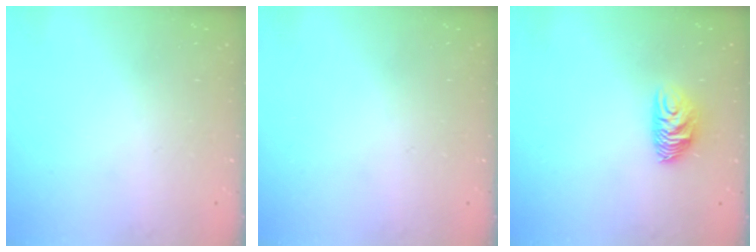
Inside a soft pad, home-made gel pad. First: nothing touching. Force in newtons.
{"total": 0.0}
{"total": 7.5, "press": 7.4, "slide": 0.8}